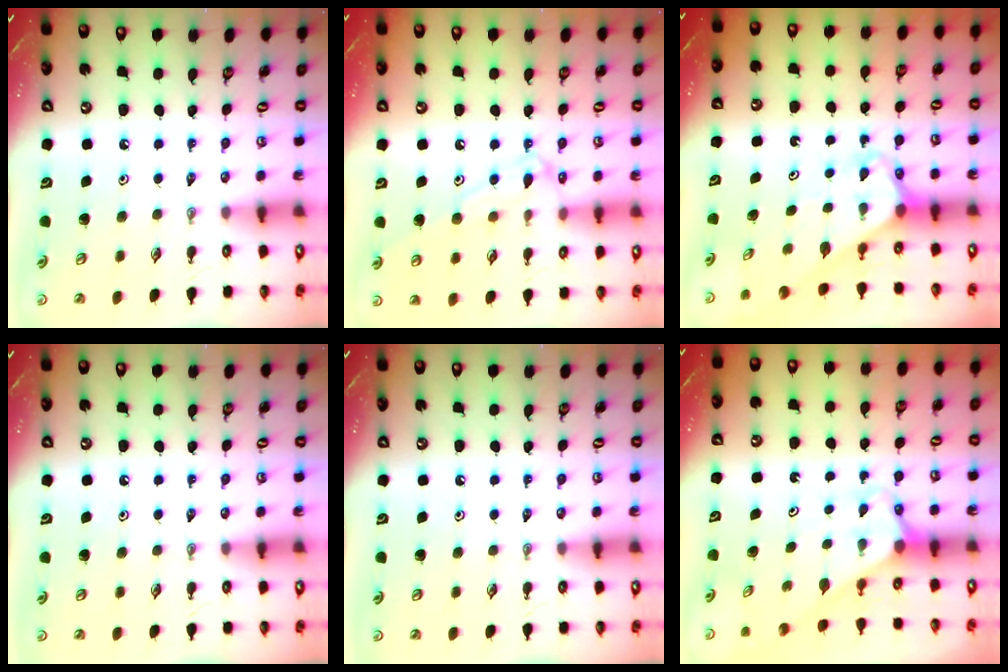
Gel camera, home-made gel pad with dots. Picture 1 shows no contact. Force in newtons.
{"total": 12.5, "press": 12.5, "slide": 0.9}
{"total": 2.8, "press": 2.8, "slide": 0.2}
{"total": 0.0}
{"total": 0.0}
{"total": 2.5, "press": 2.4, "slide": 0.2}